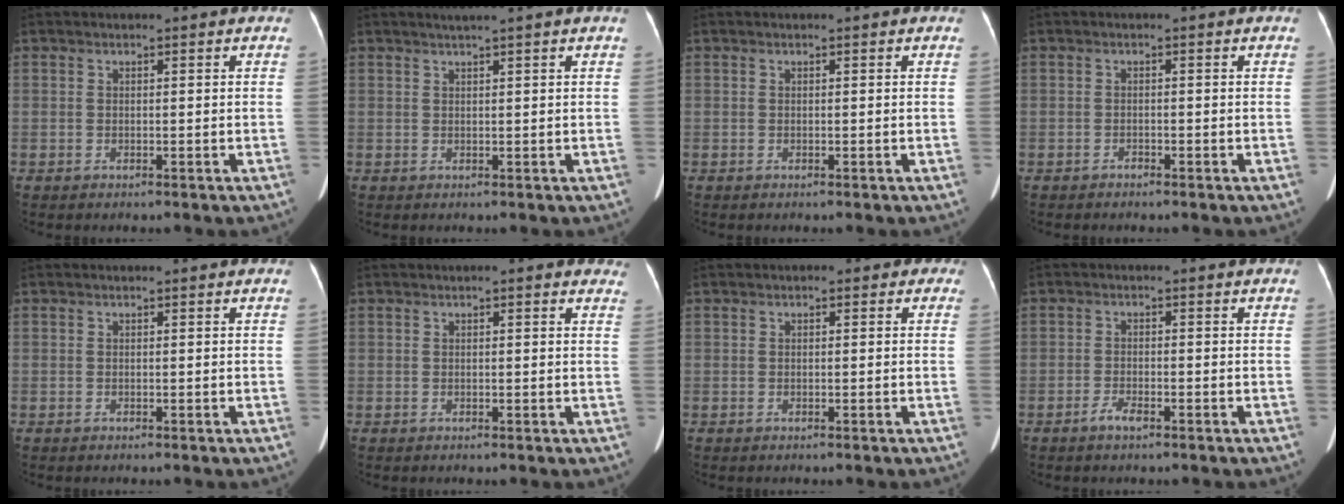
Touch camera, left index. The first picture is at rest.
{"total": 1.6, "force": [1.2, -0.6, 0.9], "torque": [-0.016, -0.001, 0.027]}
{"total": 0.0}
{"total": 0.6, "force": [-0.6, 0.2, 0.1], "torque": [-0.004, -0.001, -0.011]}
{"total": 0.0}
{"total": 3.4, "force": [2.5, 1.0, 2.0], "torque": [-0.008, 0.011, 0.016]}
{"total": 0.9, "force": [0.2, 0.8, 0.5], "torque": [0.005, 0.009, -0.010]}
{"total": 2.1, "force": [-1.5, 0.5, 1.4], "torque": [-0.030, -0.001, -0.028]}